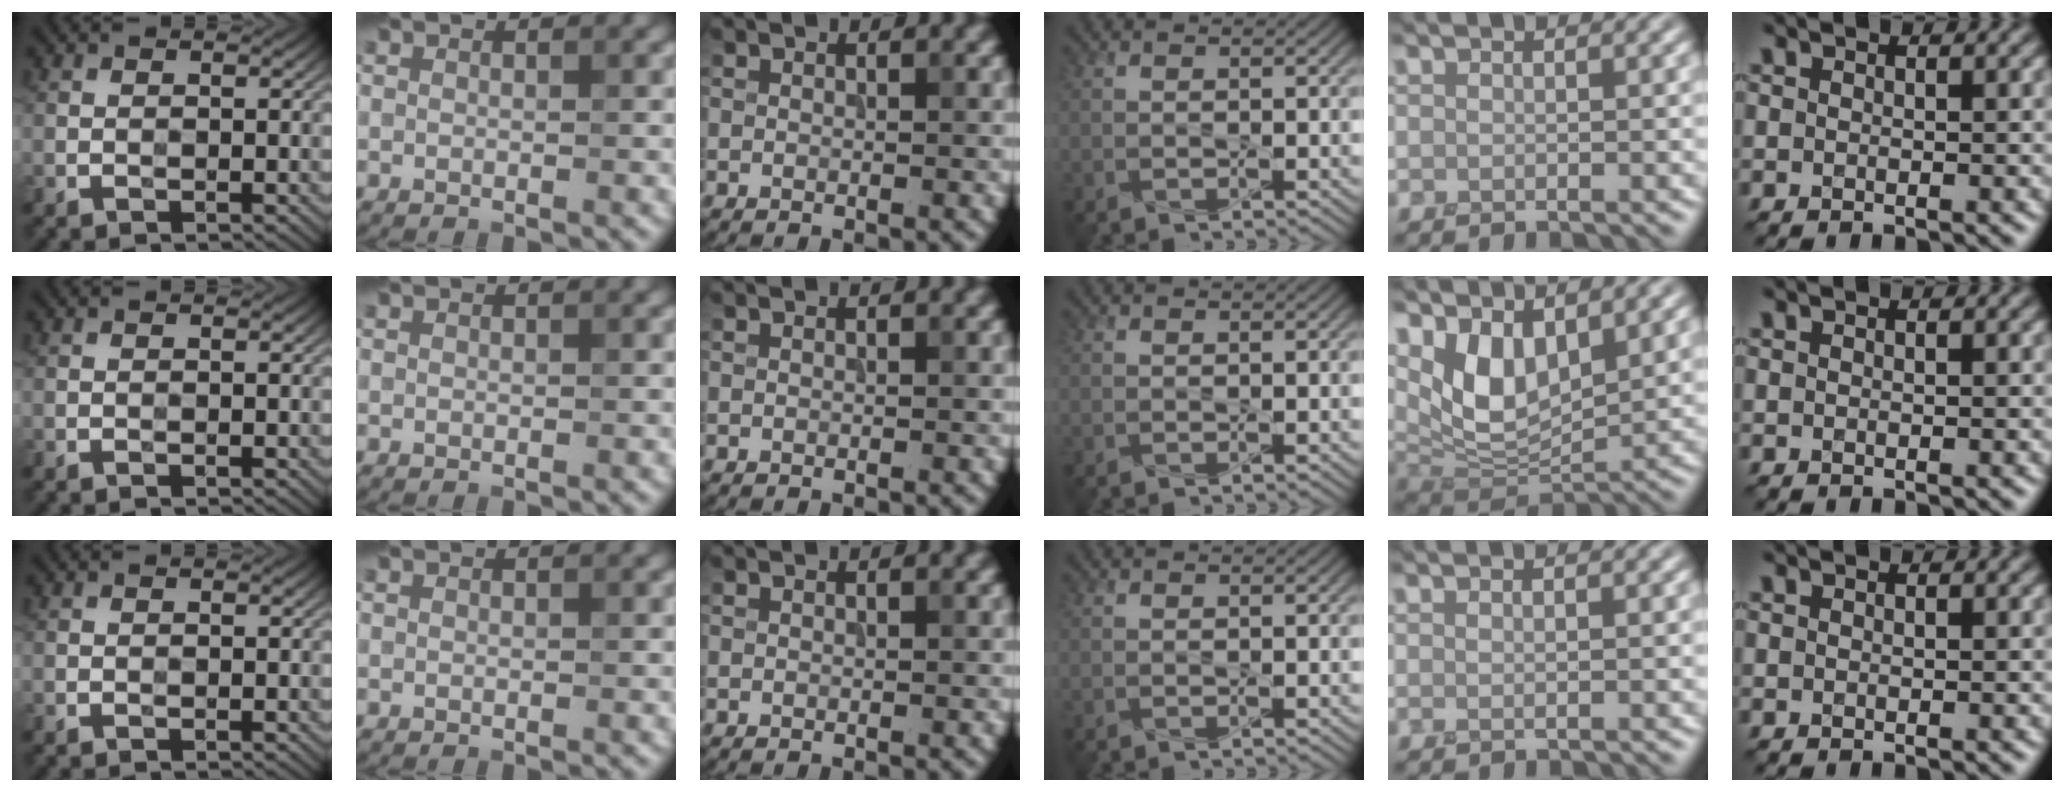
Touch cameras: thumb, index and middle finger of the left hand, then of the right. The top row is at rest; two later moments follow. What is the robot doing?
{"motion": "press", "object": "sticky note"}